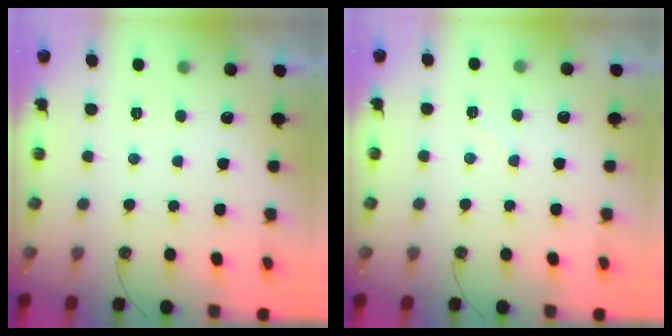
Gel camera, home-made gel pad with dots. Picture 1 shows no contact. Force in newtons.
{"total": 5.8, "press": 5.8, "slide": 0.7}